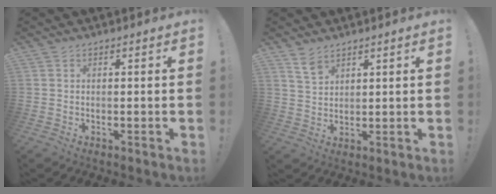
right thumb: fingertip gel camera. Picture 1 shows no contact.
{"total": 4.9, "force": [3.7, 2.5, 2.0], "torque": [-0.027, -0.024, 0.069]}